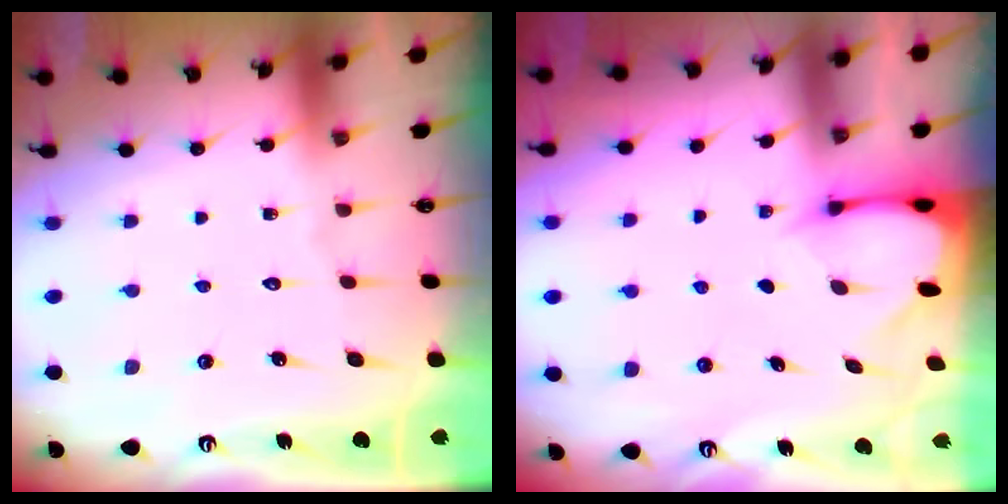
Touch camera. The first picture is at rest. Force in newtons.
{"total": 2.4, "press": 2.4, "slide": 0.3}